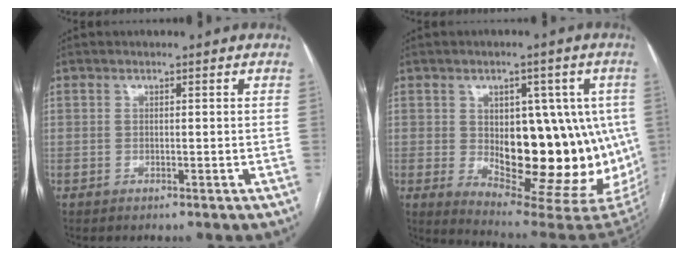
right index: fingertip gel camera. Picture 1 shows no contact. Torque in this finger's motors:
{"motor_torque": [2.07, -0.07, 0.81, 0.15]}